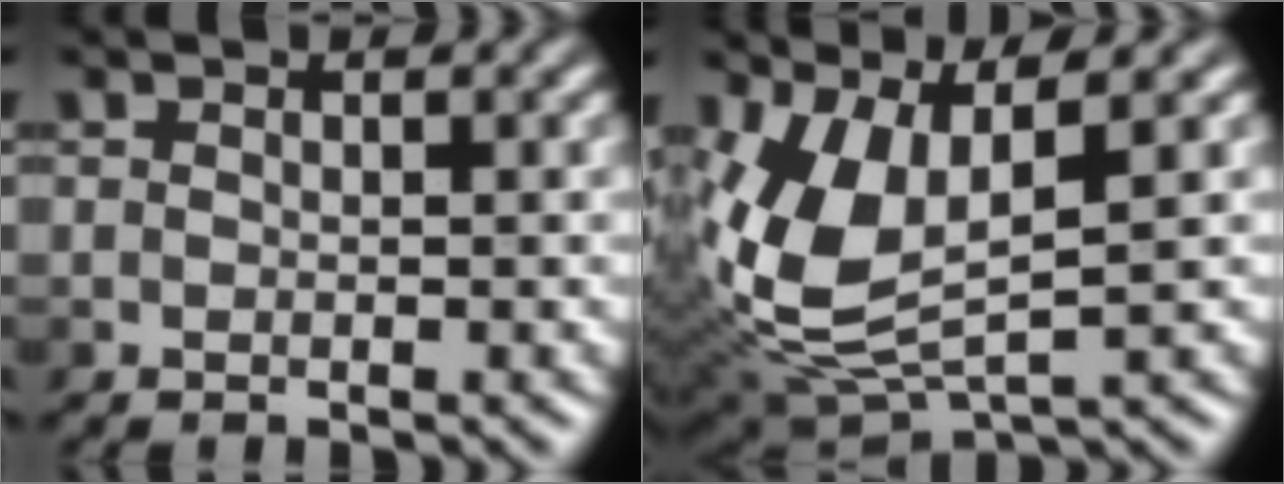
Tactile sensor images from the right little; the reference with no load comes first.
{"total": 6.5, "force": [1.6, 2.9, 5.5], "torque": [-0.136, -0.008, 0.041]}